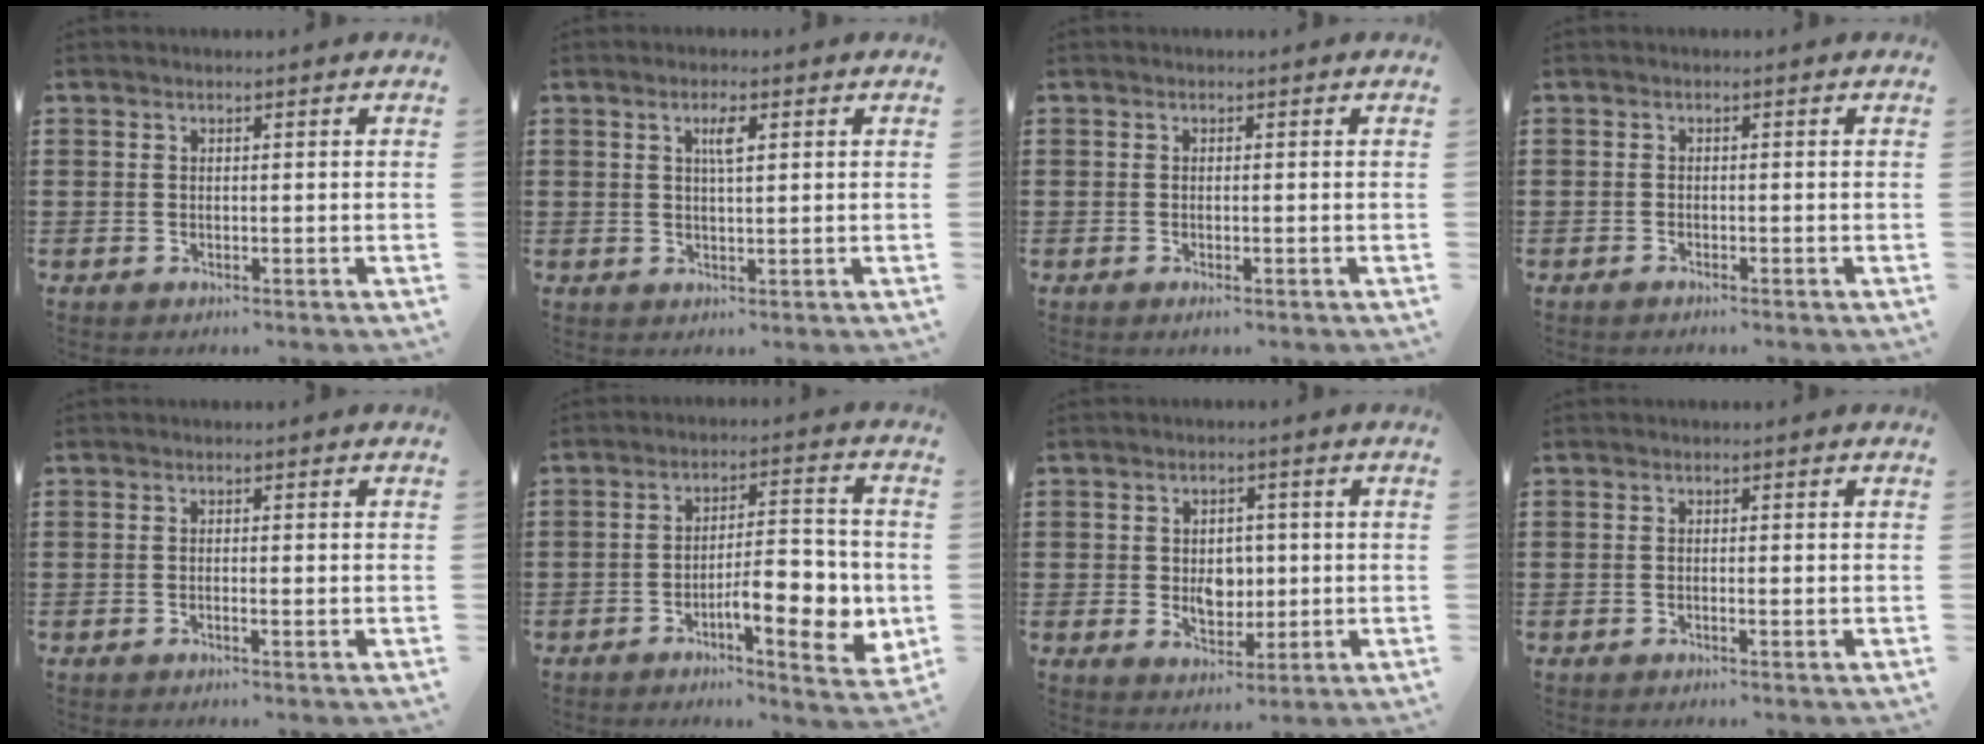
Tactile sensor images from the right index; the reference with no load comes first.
{"total": 2.8, "force": [1.0, 0.6, 2.5], "torque": [-0.043, 0.004, 0.013]}
{"total": 0.5, "force": [-0.2, -0.2, 0.5], "torque": [-0.007, -0.004, -0.003]}
{"total": 0.7, "force": [-0.7, 0.0, 0.2], "torque": [-0.005, -0.002, -0.014]}
{"total": 0.8, "force": [-0.3, 0.2, 0.7], "torque": [-0.013, -0.002, -0.005]}
{"total": 9.5, "force": [-3.1, 3.3, 8.3], "torque": [-0.108, -0.004, -0.051]}
{"total": 4.9, "force": [0.0, 3.4, 3.5], "torque": [-0.057, 0.003, -0.005]}
{"total": 0.6, "force": [-0.2, 0.1, 0.5], "torque": [-0.010, -0.003, -0.004]}